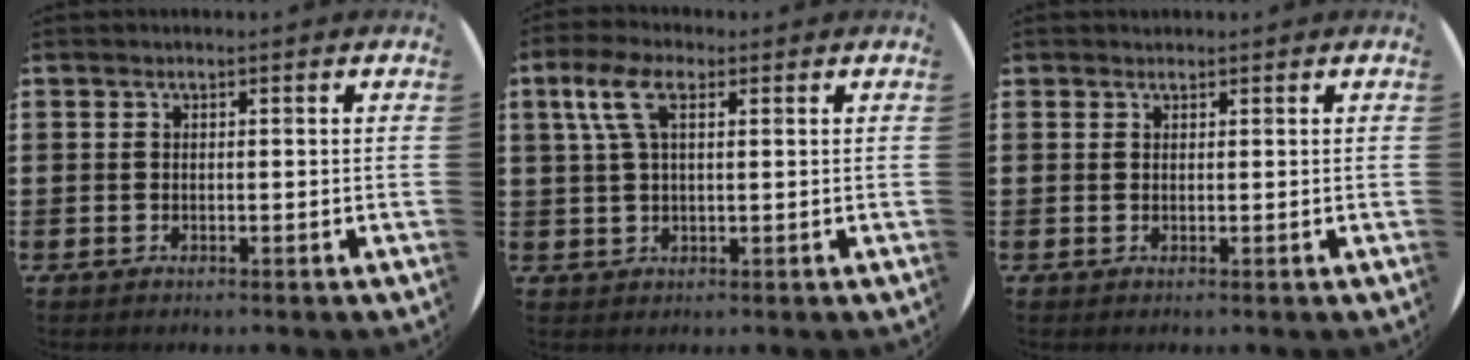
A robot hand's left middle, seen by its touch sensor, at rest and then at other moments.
{"total": 5.5, "force": [2.6, 2.2, 4.3], "torque": [-0.093, 0.012, 0.044]}
{"total": 0.5, "force": [0.5, 0.2, -0.1], "torque": [0.003, 0.005, 0.009]}